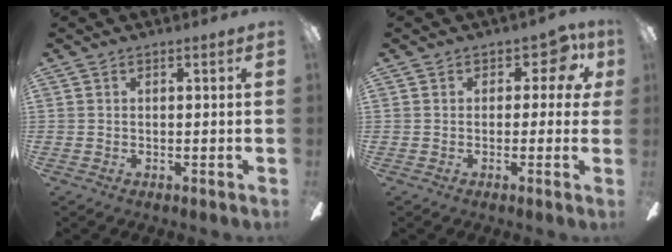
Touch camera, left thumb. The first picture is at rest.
{"total": 5.9, "force": [2.1, 3.9, 3.9], "torque": [-0.041, -0.010, 0.030]}